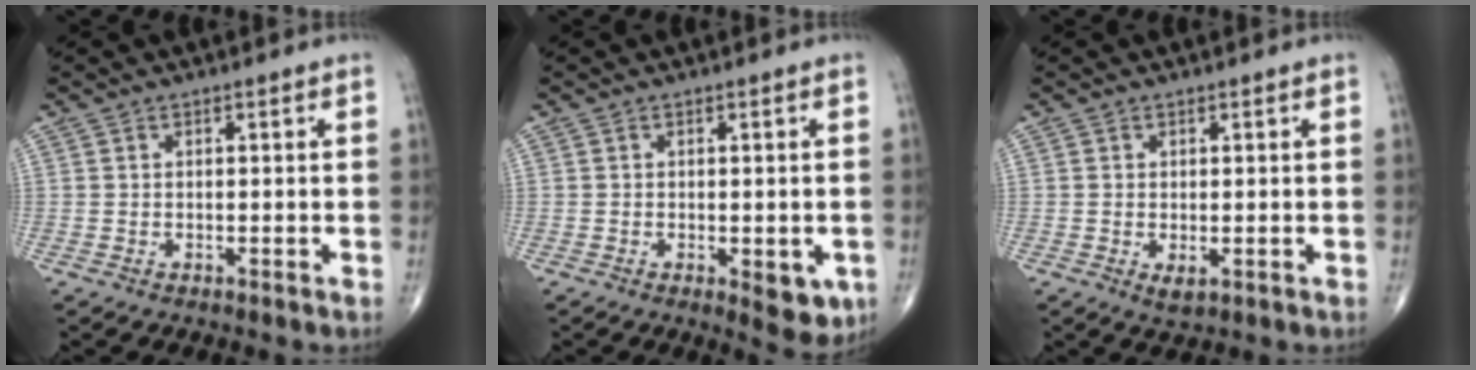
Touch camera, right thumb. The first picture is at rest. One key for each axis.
{"total": 5.7, "fx": -1.8, "fy": 2.6, "fz": 4.8, "tx": -0.041, "ty": -0.007, "tz": -0.017}
{"total": 1.9, "fx": -0.4, "fy": 1.0, "fz": 1.6, "tx": -0.025, "ty": -0.003, "tz": -0.002}